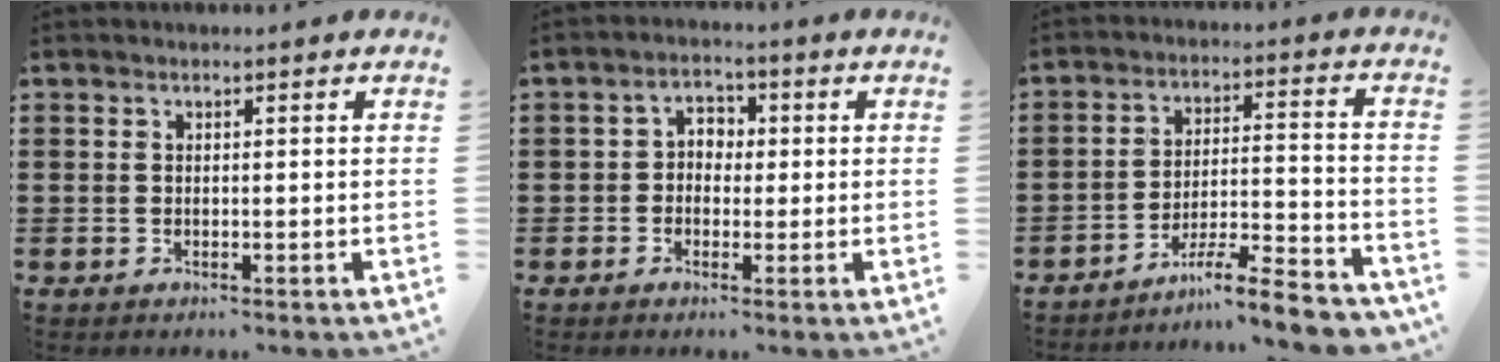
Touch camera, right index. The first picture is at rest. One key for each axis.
{"total": 2.7, "fx": -0.5, "fy": 2.4, "fz": 1.2, "tx": -0.033, "ty": 0.013, "tz": -0.015}
{"total": 7.9, "fx": -6.9, "fy": 0.5, "fz": 3.8, "tx": -0.053, "ty": 0.006, "tz": -0.130}